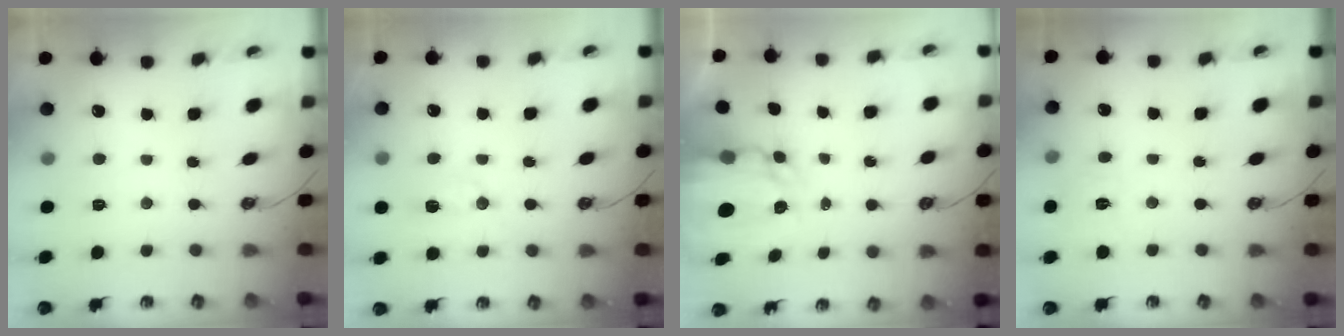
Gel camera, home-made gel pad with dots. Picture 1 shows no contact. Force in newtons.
{"total": 4.4, "press": 4.4, "slide": 0.5}
{"total": 6.1, "press": 6.1, "slide": 0.5}
{"total": 7.5, "press": 7.5, "slide": 0.8}